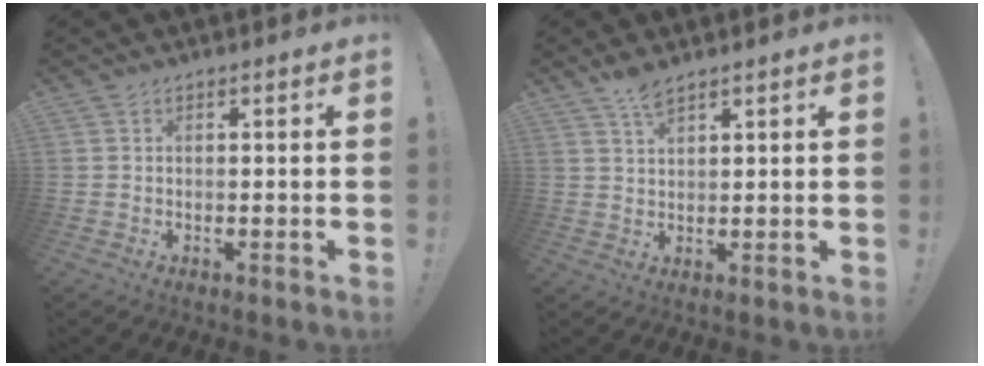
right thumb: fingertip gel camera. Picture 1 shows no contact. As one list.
[{"total": 4.3, "force": [3.3, 1.1, 2.5], "torque": [-0.040, -0.020, 0.058]}]